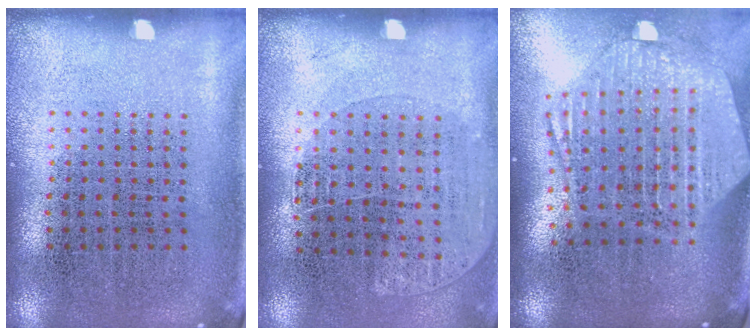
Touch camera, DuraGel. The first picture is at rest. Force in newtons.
{"total": 1.1, "press": 0.9, "slide": 0.6}
{"total": 2.6, "press": 2.2, "slide": 1.5}